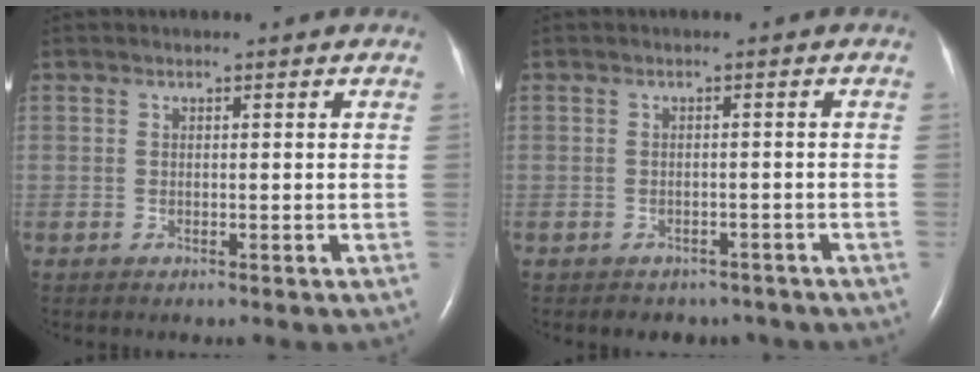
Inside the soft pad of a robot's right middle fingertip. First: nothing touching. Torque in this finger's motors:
{"motor_torque": [0.03, -0.02, 0.01, 0.00]}